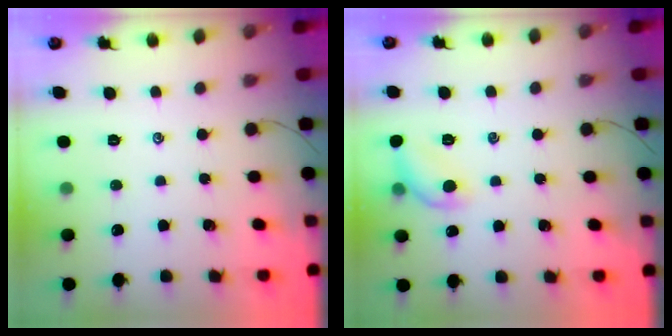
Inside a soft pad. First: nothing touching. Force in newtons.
{"total": 8.8, "press": 8.8, "slide": 0.5}